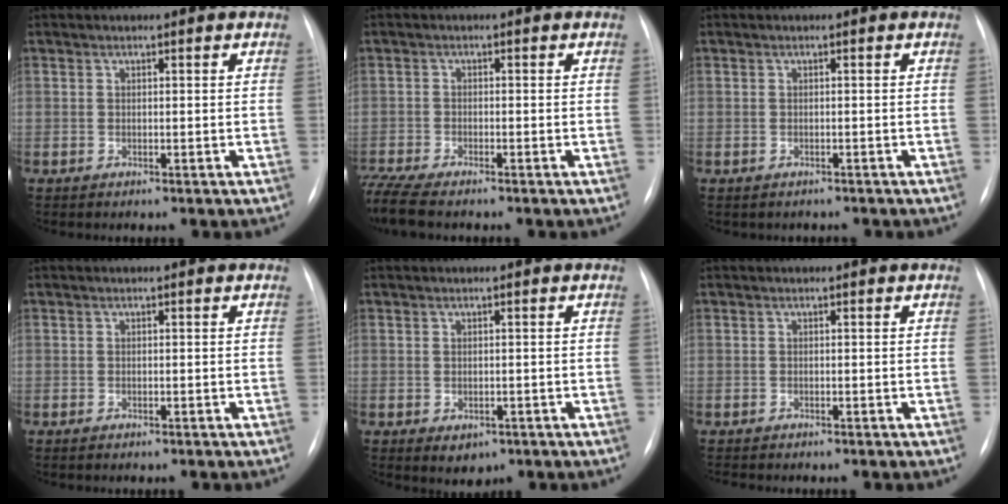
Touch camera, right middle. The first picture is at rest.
{"total": 7.1, "force": [-6.0, 1.2, 3.7], "torque": [-0.082, -0.011, -0.109]}
{"total": 1.8, "force": [-1.6, 0.9, 0.3], "torque": [-0.009, -0.001, -0.017]}
{"total": 0.8, "force": [-0.6, 0.3, 0.4], "torque": [-0.012, -0.002, -0.008]}
{"total": 2.8, "force": [-1.2, 1.9, 1.5], "torque": [-0.016, -0.002, -0.004]}
{"total": 2.3, "force": [-2.0, 0.7, 1.0], "torque": [-0.013, -0.005, -0.021]}